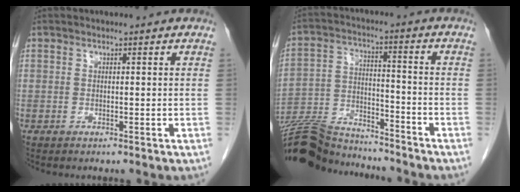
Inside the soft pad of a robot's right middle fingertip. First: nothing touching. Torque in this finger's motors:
{"motor_torque": [1.19, -0.95, 0.78, 0.21]}